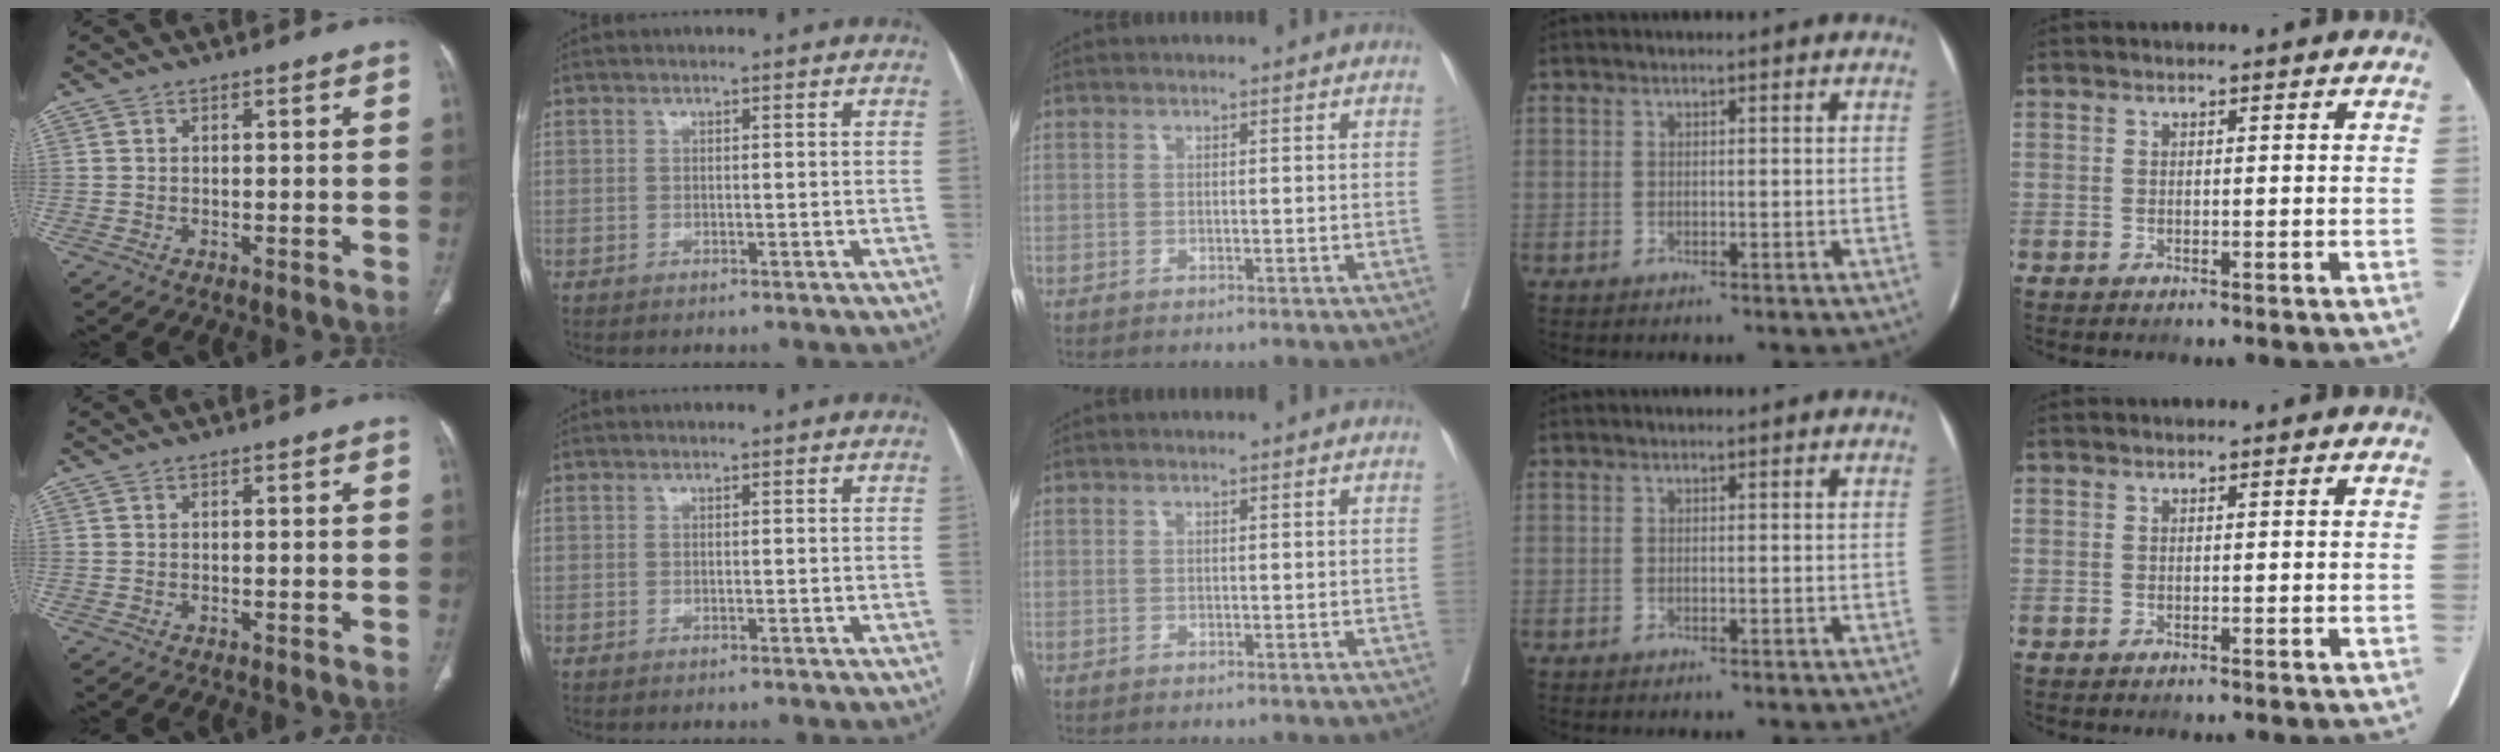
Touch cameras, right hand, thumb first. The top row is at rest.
{}